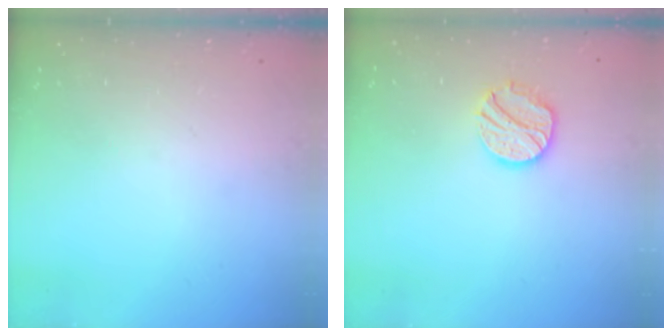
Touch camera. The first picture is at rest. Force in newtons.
{"total": 9.8, "press": 9.8, "slide": 0.6}